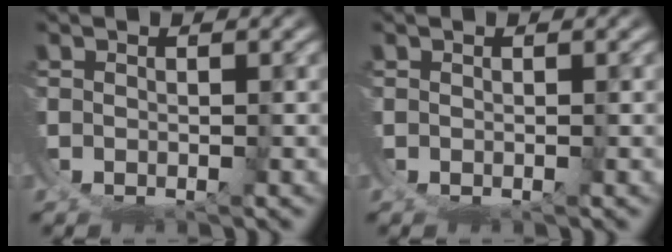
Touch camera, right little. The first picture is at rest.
{"total": 0.0}